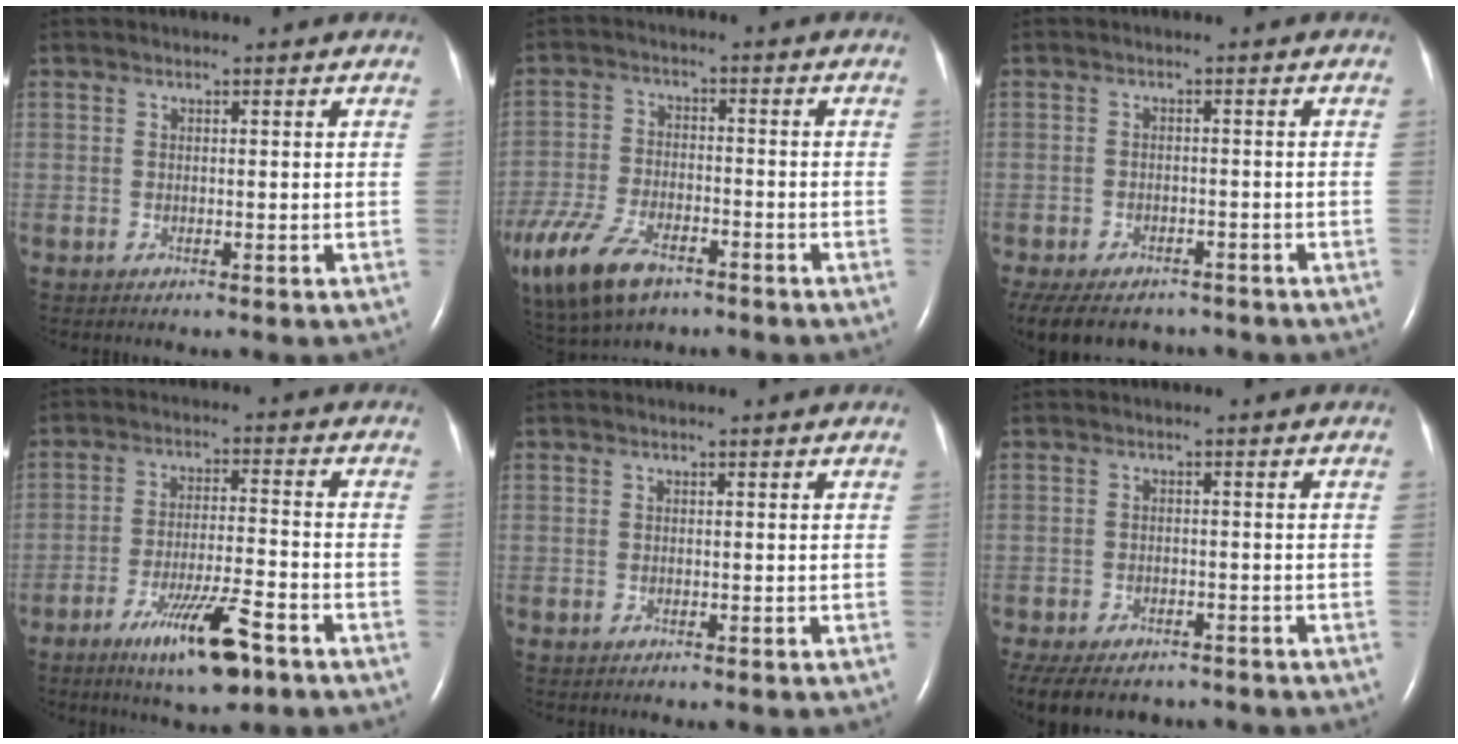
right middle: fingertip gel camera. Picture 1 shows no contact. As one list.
[{"total": 16.3, "force": [-10.1, 7.7, 10.1], "torque": [-0.262, -0.027, -0.183]}, {"total": 14.3, "force": [-11.0, 7.2, 5.7], "torque": [-0.155, -0.018, -0.144]}, {"total": 10.9, "force": [-6.7, 1.4, 8.5], "torque": [-0.151, -0.018, -0.110]}, {"total": 0.0}, {"total": 14.6, "force": [-11.0, 7.3, 6.1], "torque": [-0.169, -0.022, -0.144]}]